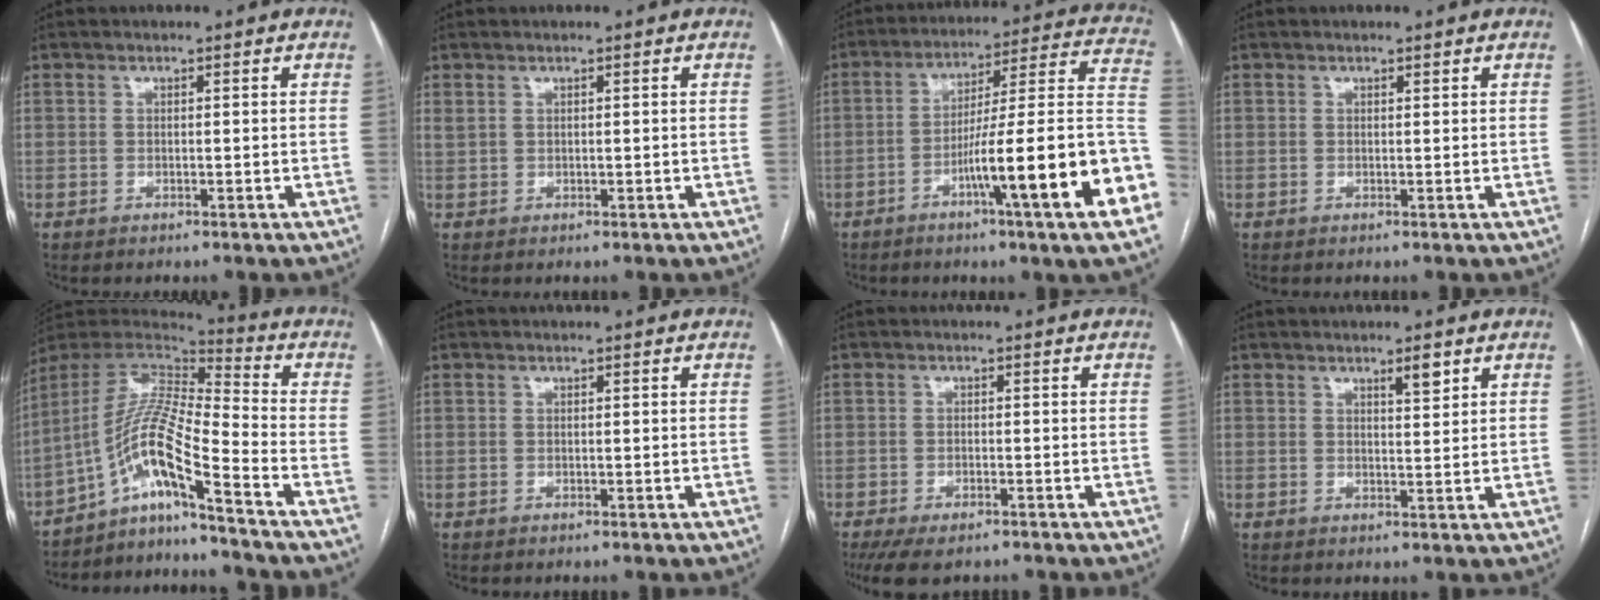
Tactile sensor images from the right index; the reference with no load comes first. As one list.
[{"total": 0.9, "force": [0.5, 0.4, 0.7], "torque": [-0.024, 0.014, 0.022]}, {"total": 21.9, "force": [-8.0, -0.4, 20.3], "torque": [-0.220, 0.007, -0.121]}, {"total": 0.0}, {"total": 12.2, "force": [-7.9, -0.4, 9.3], "torque": [-0.188, 0.014, -0.146]}, {"total": 0.0}, {"total": 6.8, "force": [-5.2, 2.6, 3.6], "torque": [-0.053, -0.007, -0.080]}, {"total": 2.4, "force": [1.6, 0.4, 1.8], "torque": [-0.030, -0.003, 0.026]}]